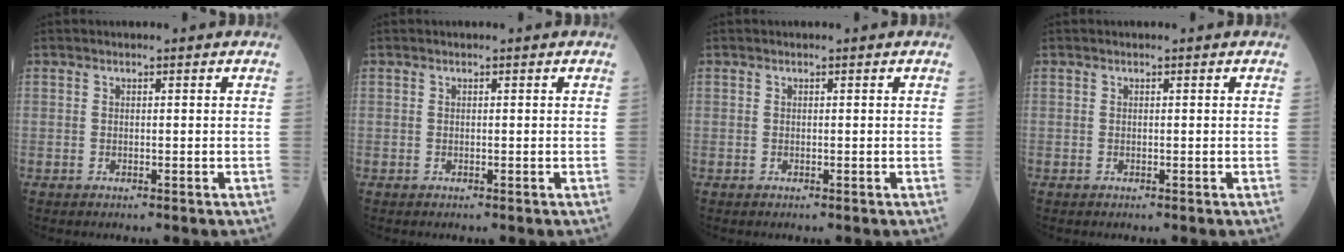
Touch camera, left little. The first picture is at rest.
{"total": 0.0}
{"total": 0.0}
{"total": 0.0}